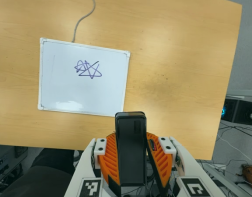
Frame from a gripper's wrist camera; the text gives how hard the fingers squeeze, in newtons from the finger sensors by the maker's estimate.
{"total": 5.3, "left": 4.6, "right": 6.0}